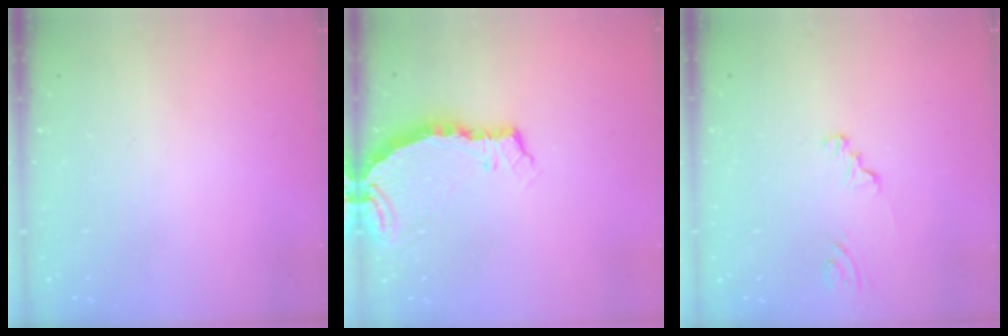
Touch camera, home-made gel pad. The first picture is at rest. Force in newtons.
{"total": 5.6, "press": 5.6, "slide": 0.6}
{"total": 1.5, "press": 1.5, "slide": 0.2}